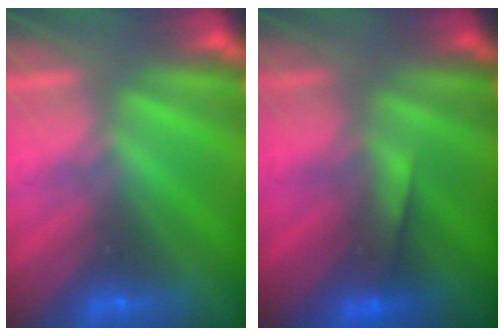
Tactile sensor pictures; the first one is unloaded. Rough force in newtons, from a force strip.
{"total": 4.6}